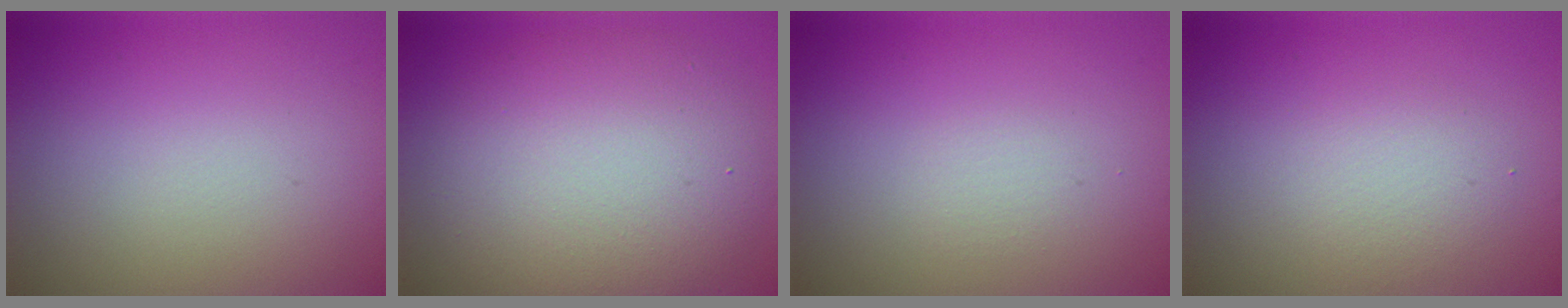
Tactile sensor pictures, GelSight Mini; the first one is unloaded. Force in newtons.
{"total": 9.1, "press": 9.1, "slide": 0.7}
{"total": 0.7, "press": 0.7, "slide": 0.1}
{"total": 2.2, "press": 2.2, "slide": 0.1}